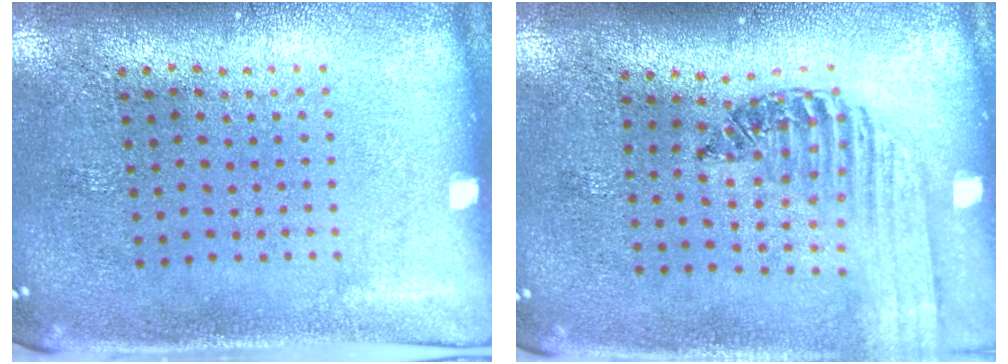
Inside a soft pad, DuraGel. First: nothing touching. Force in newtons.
{"total": 1.3, "press": 1.3, "slide": 0.4}